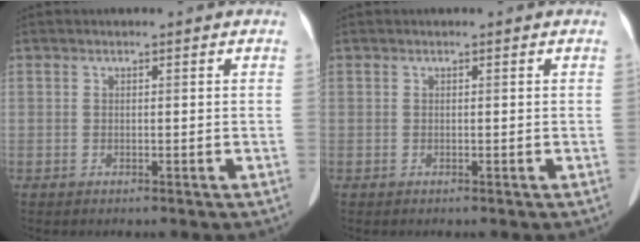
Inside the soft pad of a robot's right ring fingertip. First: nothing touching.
{"total": 0.0}